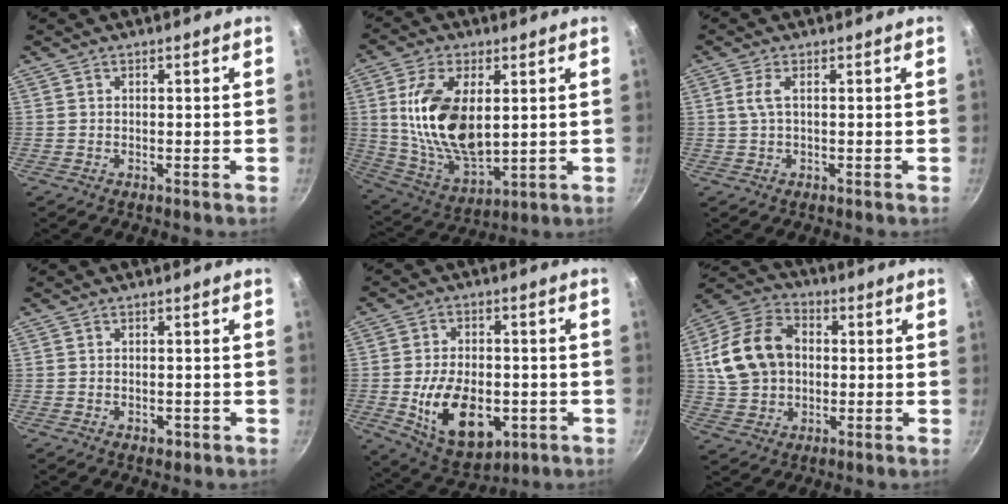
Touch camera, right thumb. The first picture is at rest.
{"total": 17.6, "force": [3.1, 9.4, 14.6], "torque": [-0.267, -0.020, 0.071]}
{"total": 2.5, "force": [0.4, 0.7, 2.4], "torque": [-0.058, 0.004, 0.010]}
{"total": 1.8, "force": [-0.9, 1.2, 1.1], "torque": [-0.016, 0.000, -0.010]}
{"total": 15.9, "force": [-3.8, 9.8, 12.0], "torque": [-0.175, 0.002, -0.045]}
{"total": 15.6, "force": [1.6, 11.8, 10.1], "torque": [-0.169, 0.023, 0.022]}